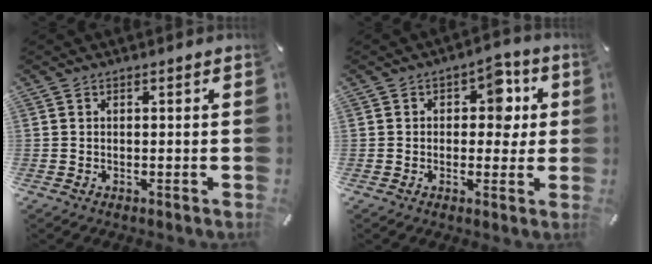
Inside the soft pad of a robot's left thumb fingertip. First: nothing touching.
{"total": 7.5, "force": [1.4, 5.4, 5.0], "torque": [-0.051, -0.003, 0.014]}